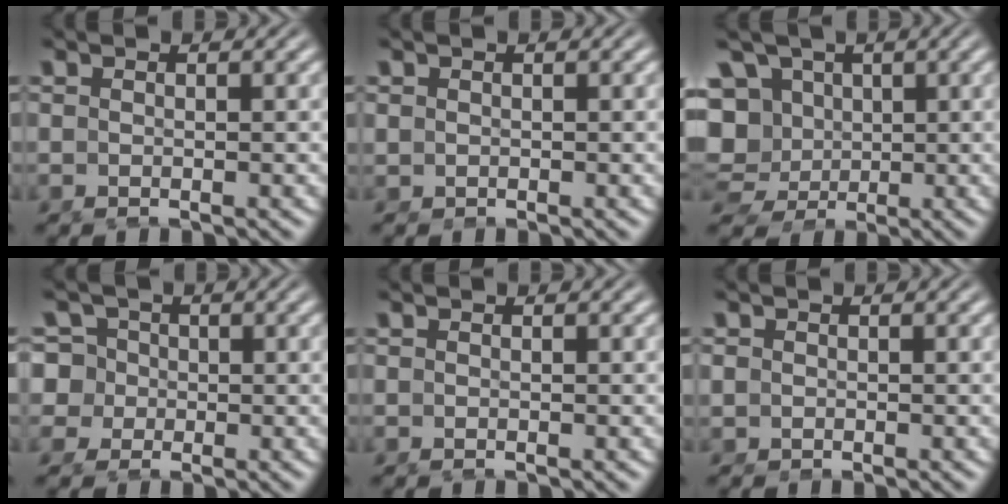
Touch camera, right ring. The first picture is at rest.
{"total": 0.9, "force": [0.1, 0.9, 0.2], "torque": [-0.012, -0.011, 0.010]}
{"total": 12.3, "force": [0.2, 11.0, 5.5], "torque": [-0.138, -0.046, 0.015]}
{"total": 7.8, "force": [-0.7, 7.3, 2.7], "torque": [-0.087, -0.032, -0.007]}
{"total": 0.0}
{"total": 1.6, "force": [0.0, 1.6, 0.5], "torque": [-0.021, -0.011, 0.005]}